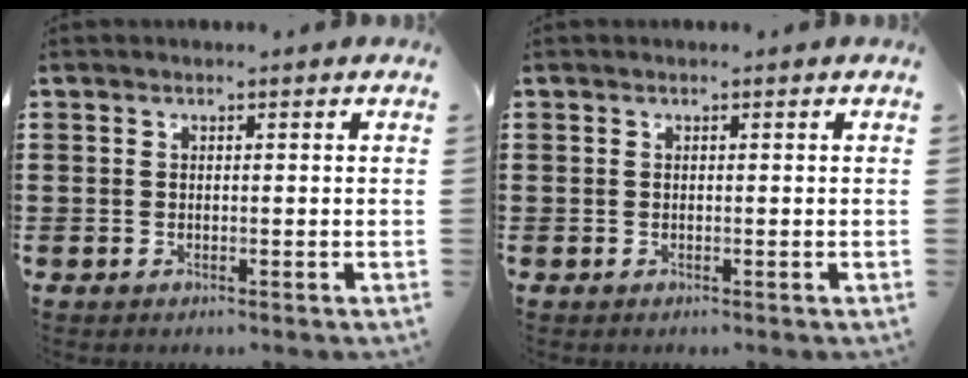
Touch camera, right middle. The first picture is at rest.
{"total": 0.0}